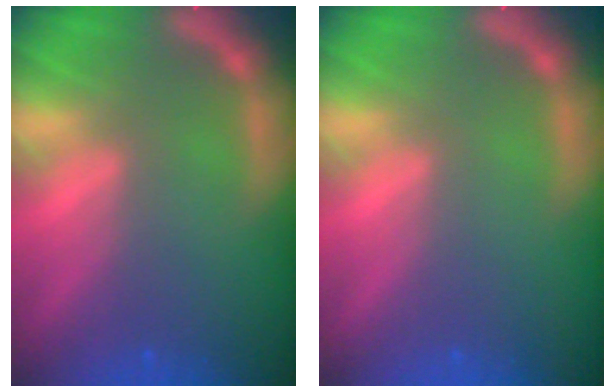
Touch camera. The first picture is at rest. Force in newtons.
{"total": 0.0}